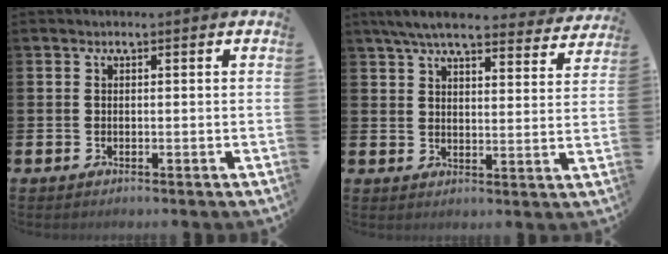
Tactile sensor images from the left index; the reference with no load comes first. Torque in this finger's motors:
{"motor_torque": [1.12, -1.02, 0.24, 0.21]}